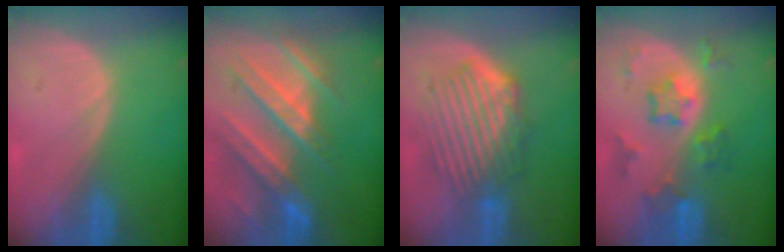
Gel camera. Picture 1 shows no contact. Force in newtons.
{"total": 10.6, "press": 9.6, "slide": 4.4}
{"total": 9.4, "press": 8.4, "slide": 4.4}
{"total": 7.4, "press": 6.6, "slide": 3.4}